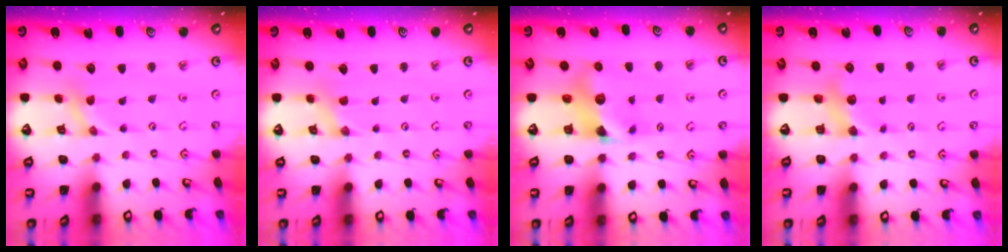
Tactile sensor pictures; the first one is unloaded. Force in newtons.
{"total": 0.0}
{"total": 7.1, "press": 7.1, "slide": 0.3}
{"total": 5.2, "press": 5.1, "slide": 0.6}